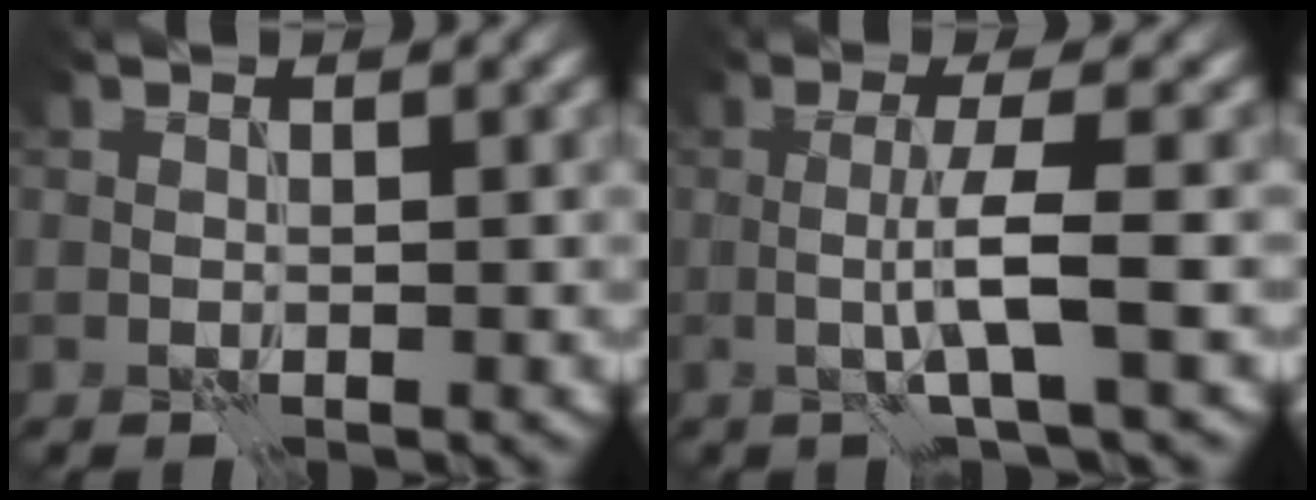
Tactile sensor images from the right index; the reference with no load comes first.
{"total": 4.0, "force": [-0.4, 0.5, 3.9], "torque": [-0.069, 0.000, -0.013]}